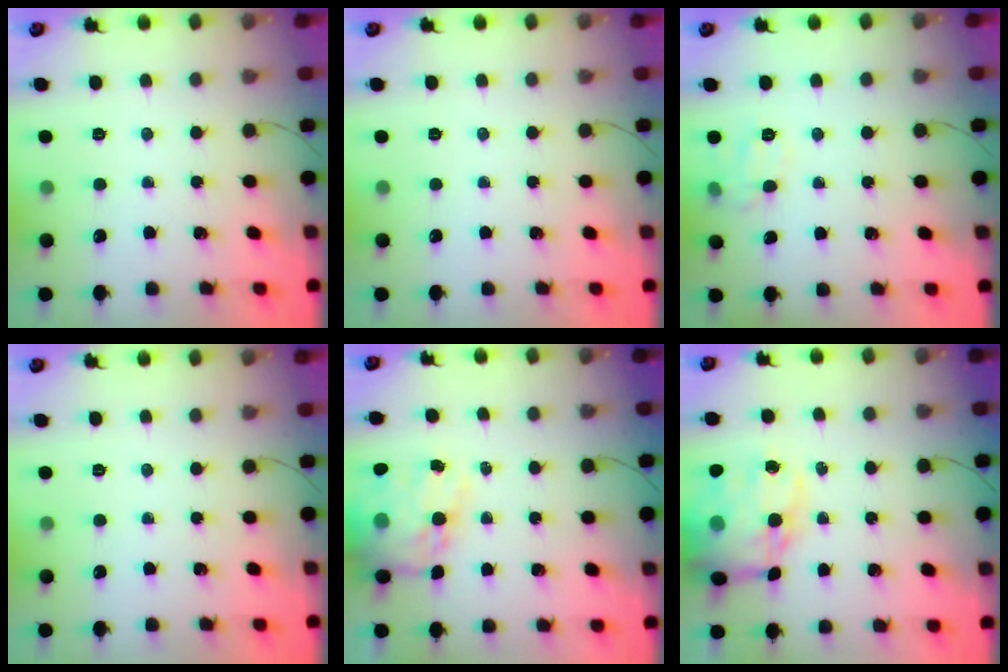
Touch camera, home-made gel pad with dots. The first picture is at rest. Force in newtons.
{"total": 0.0}
{"total": 8.1, "press": 8.0, "slide": 1.1}
{"total": 0.0}
{"total": 17.3, "press": 16.8, "slide": 4.4}
{"total": 19.7, "press": 19.2, "slide": 4.4}